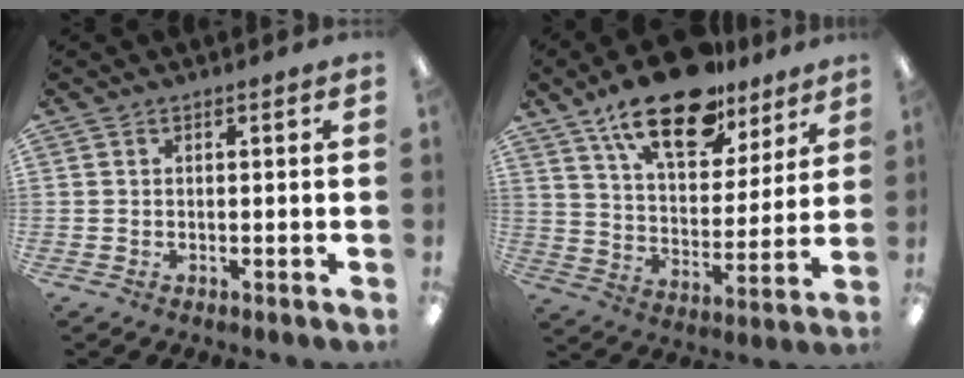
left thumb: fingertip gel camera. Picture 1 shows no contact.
{"total": 19.8, "force": [13.8, 8.9, 11.1], "torque": [-0.182, -0.070, 0.237]}